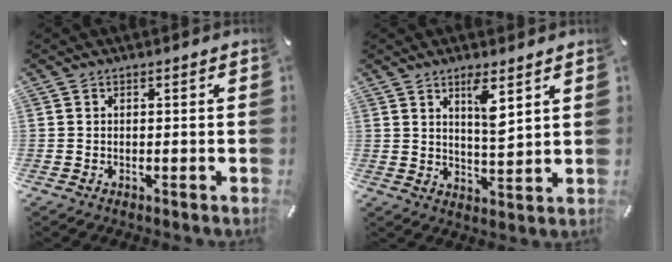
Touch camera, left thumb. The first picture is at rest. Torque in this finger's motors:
{"motor_torque": [1.18, 0.71, 0.70, -0.35, 0.31]}